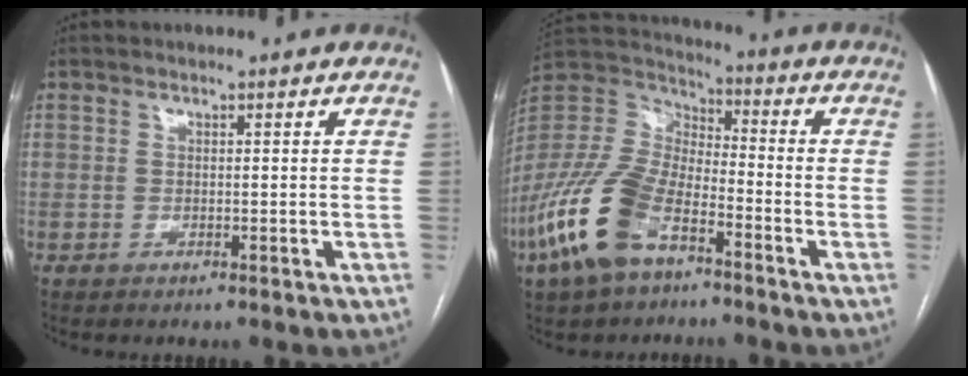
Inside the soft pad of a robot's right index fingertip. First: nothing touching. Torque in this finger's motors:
{"motor_torque": [1.58, -0.56, 1.05, 0.21]}